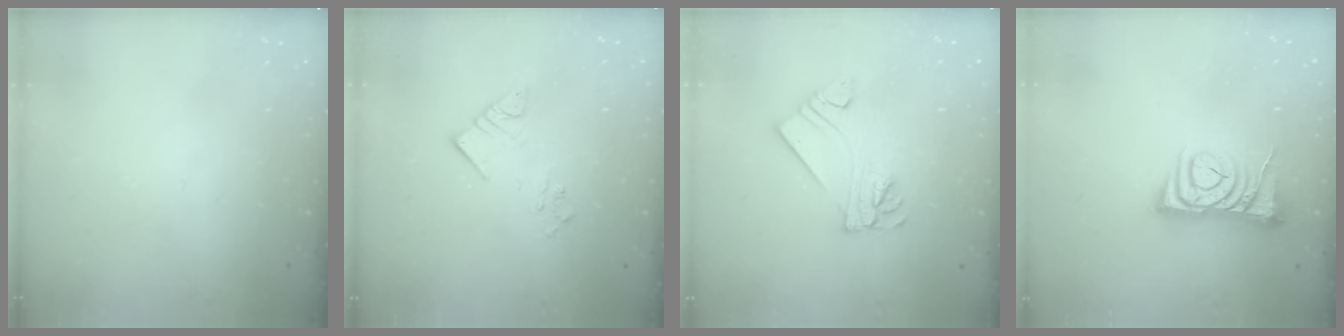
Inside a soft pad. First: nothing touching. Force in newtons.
{"total": 5.5, "press": 5.5, "slide": 0.4}
{"total": 7.9, "press": 7.9, "slide": 0.8}
{"total": 7.1, "press": 7.1, "slide": 1.0}